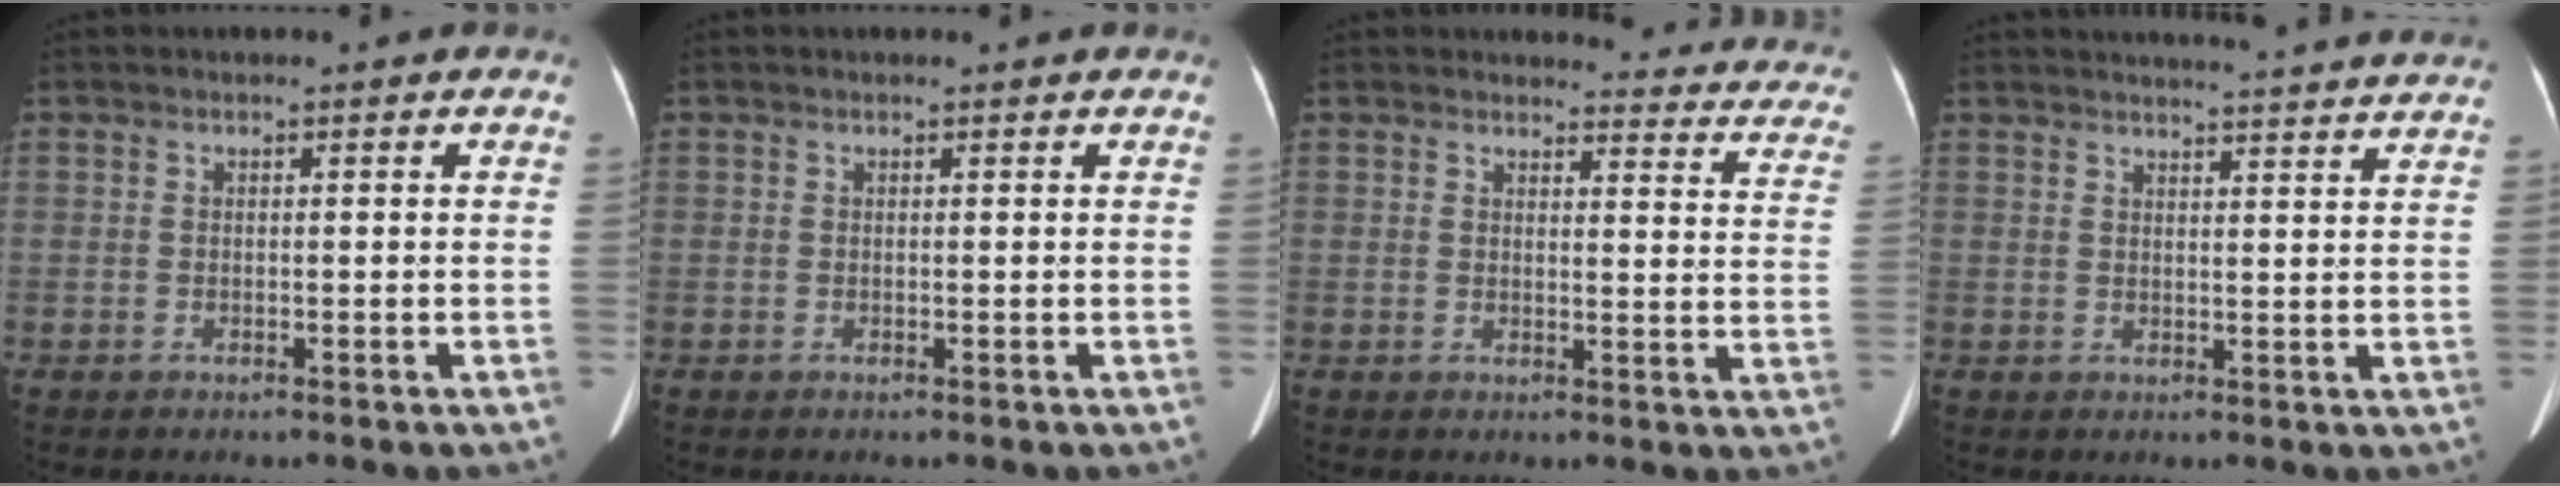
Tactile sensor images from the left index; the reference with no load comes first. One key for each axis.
{"total": 0.9, "fx": 0.9, "fy": 0.1, "fz": 0.2, "tx": -0.009, "ty": 0.006, "tz": 0.011}
{"total": 15.1, "fx": 14.6, "fy": 3.1, "fz": 2.4, "tx": 0.019, "ty": -0.083, "tz": 0.120}
{"total": 16.4, "fx": 15.6, "fy": 0.3, "fz": 4.8, "tx": -0.061, "ty": -0.013, "tz": 0.181}